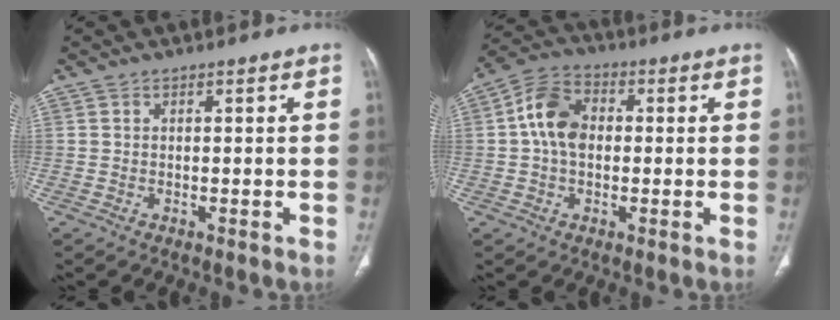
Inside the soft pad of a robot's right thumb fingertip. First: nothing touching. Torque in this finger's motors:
{"motor_torque": [1.68, 1.33, 0.82, -0.67, 0.11]}